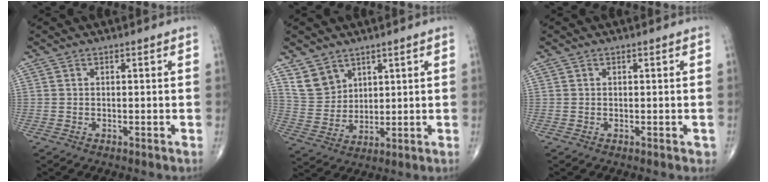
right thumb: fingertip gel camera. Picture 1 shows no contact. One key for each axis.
{"total": 6.8, "fx": 4.7, "fy": 4.6, "fz": 1.7, "tx": -0.013, "ty": -0.029, "tz": 0.104}
{"total": 0.6, "fx": 0.0, "fy": 0.5, "fz": 0.4, "tx": 0.000, "ty": 0.001, "tz": -0.001}